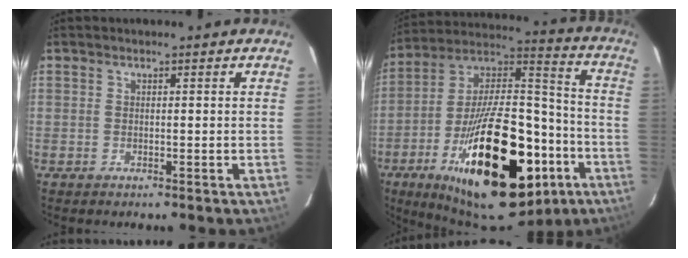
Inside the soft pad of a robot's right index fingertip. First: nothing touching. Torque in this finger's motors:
{"motor_torque": [1.70, -0.44, 1.05, 0.21]}